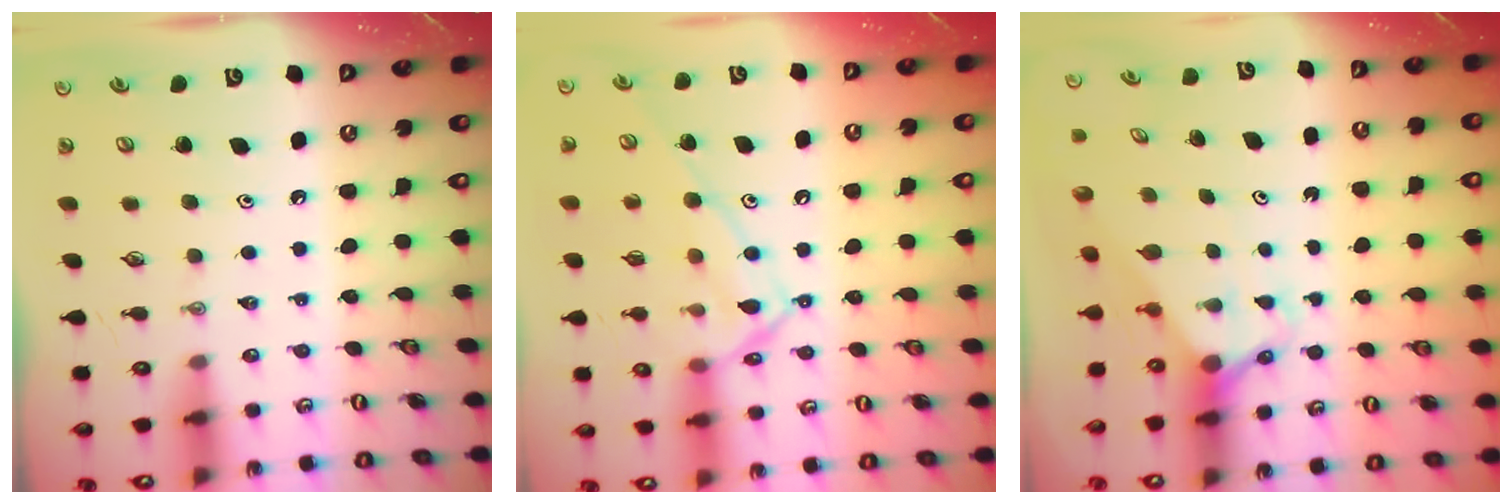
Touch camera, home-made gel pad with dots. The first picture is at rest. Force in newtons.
{"total": 14.1, "press": 14.1, "slide": 0.9}
{"total": 2.8, "press": 2.8, "slide": 0.0}